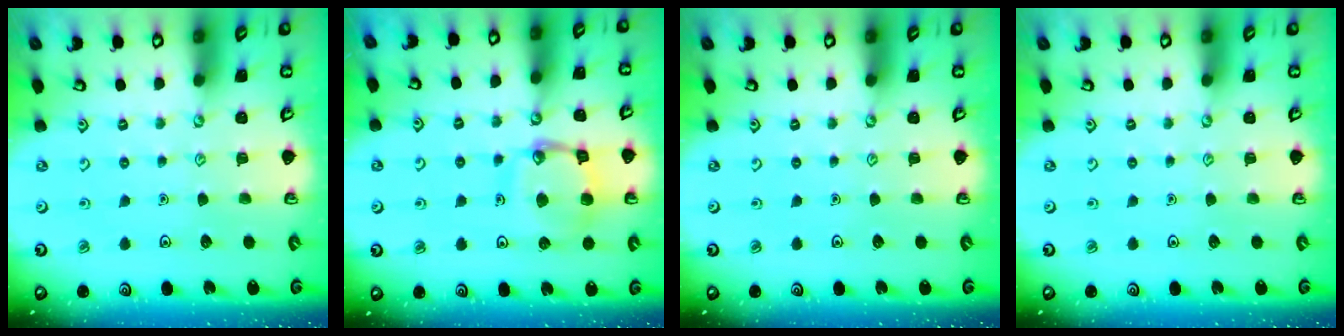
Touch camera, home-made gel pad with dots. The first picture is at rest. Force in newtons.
{"total": 14.3, "press": 14.2, "slide": 1.5}
{"total": 0.0}
{"total": 0.0}